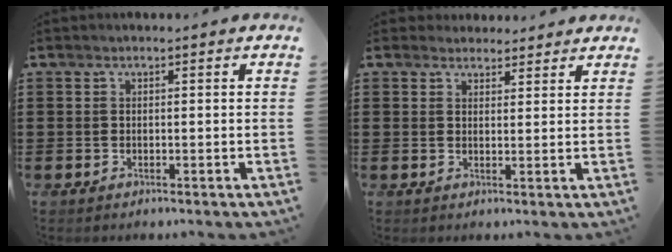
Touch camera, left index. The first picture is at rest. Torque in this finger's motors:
{"motor_torque": [0.50, -0.76, 0.01, 0.03]}